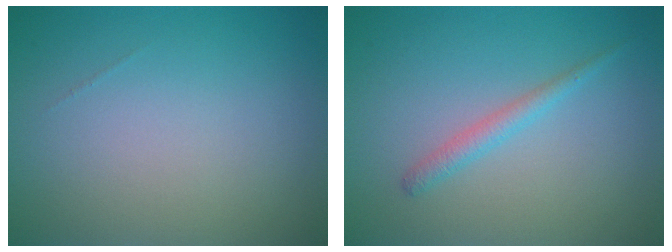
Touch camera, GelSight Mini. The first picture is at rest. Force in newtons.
{"total": 1.5, "press": 1.5, "slide": 0.1}